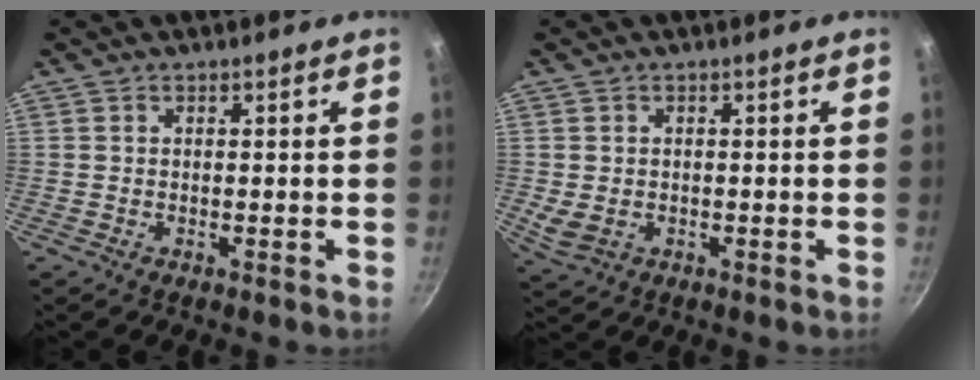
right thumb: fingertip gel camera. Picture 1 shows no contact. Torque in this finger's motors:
{"motor_torque": [2.43, 2.31, 0.04, -0.15, 0.04]}